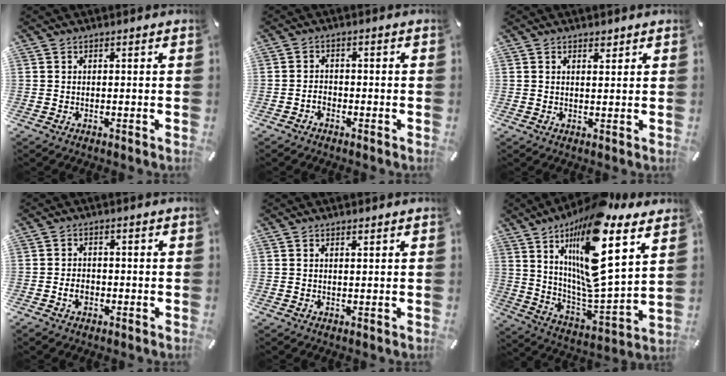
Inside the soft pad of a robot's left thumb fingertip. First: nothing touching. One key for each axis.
{"total": 2.3, "fx": -1.3, "fy": 1.5, "fz": 1.2, "tx": -0.023, "ty": 0.009, "tz": -0.026}
{"total": 1.6, "fx": 1.2, "fy": 0.9, "fz": 0.6, "tx": -0.005, "ty": -0.003, "tz": 0.021}
{"total": 3.5, "fx": -1.3, "fy": 2.5, "fz": 2.1, "tx": -0.045, "ty": 0.004, "tz": -0.024}
{"total": 0.7, "fx": 0.4, "fy": 0.1, "fz": 0.5, "tx": -0.009, "ty": 0.000, "tz": 0.007}
{"total": 20.9, "fx": 12.5, "fy": 5.8, "fz": 15.7, "tx": -0.297, "ty": -0.090, "tz": 0.198}